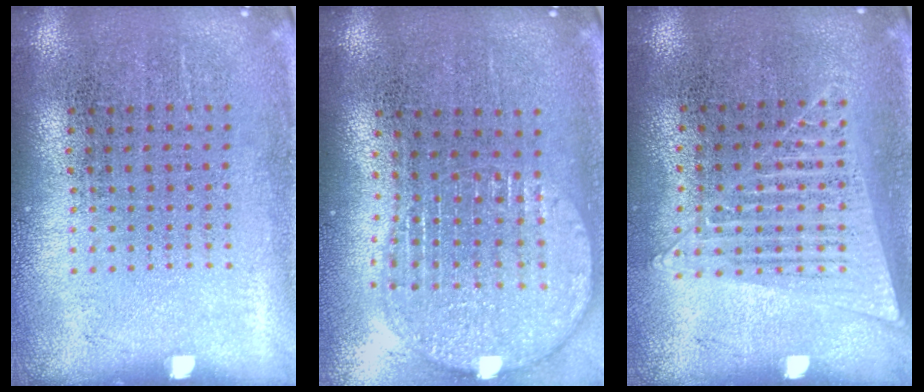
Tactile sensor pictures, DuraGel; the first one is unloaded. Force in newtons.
{"total": 1.8, "press": 1.5, "slide": 1.0}
{"total": 1.3, "press": 1.2, "slide": 0.4}